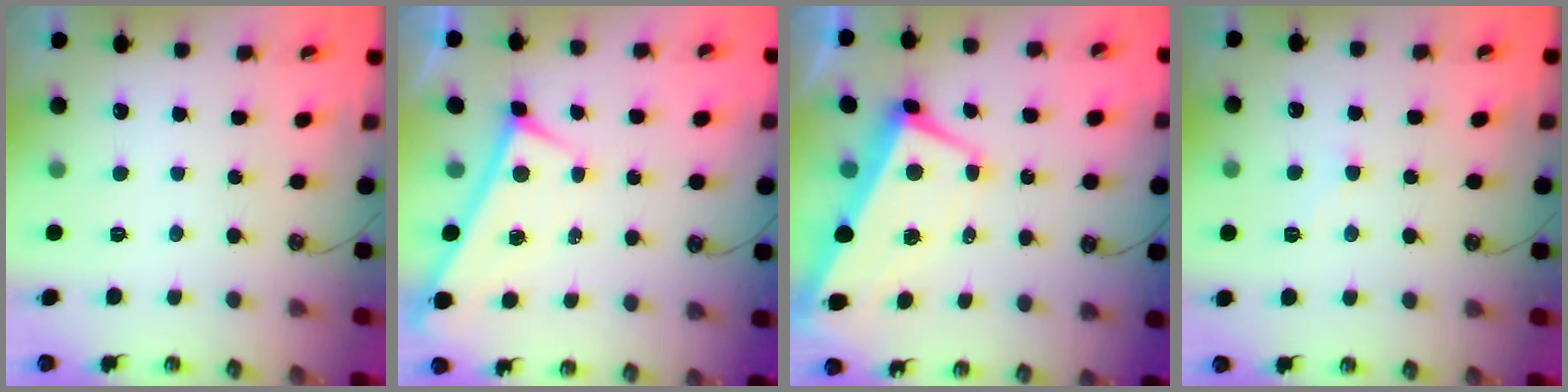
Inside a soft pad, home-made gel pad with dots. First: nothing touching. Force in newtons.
{"total": 0.0}
{"total": 1.8, "press": 1.2, "slide": 1.3}
{"total": 0.5, "press": 0.2, "slide": 0.5}